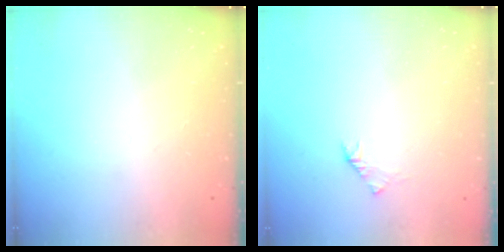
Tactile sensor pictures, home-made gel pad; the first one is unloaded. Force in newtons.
{"total": 1.6, "press": 1.4, "slide": 0.6}